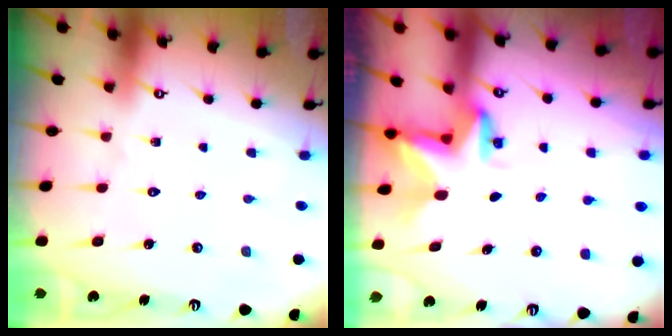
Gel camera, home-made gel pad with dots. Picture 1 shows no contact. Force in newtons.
{"total": 2.9, "press": 2.9, "slide": 0.2}